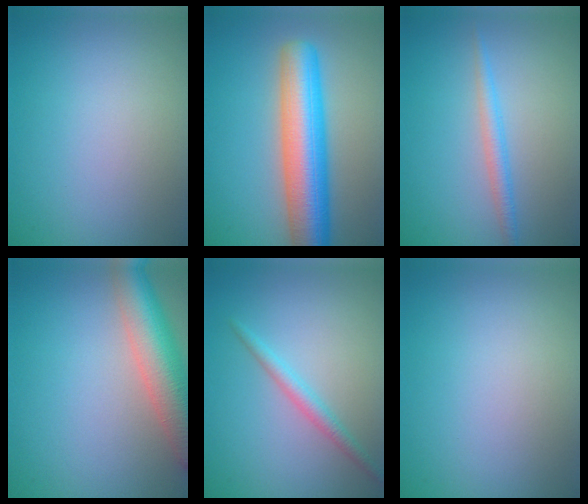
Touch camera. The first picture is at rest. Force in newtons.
{"total": 8.9, "press": 8.9, "slide": 0.3}
{"total": 1.8, "press": 1.8, "slide": 0.1}
{"total": 7.6, "press": 7.6, "slide": 0.5}
{"total": 1.9, "press": 1.9, "slide": 0.1}
{"total": 0.0}